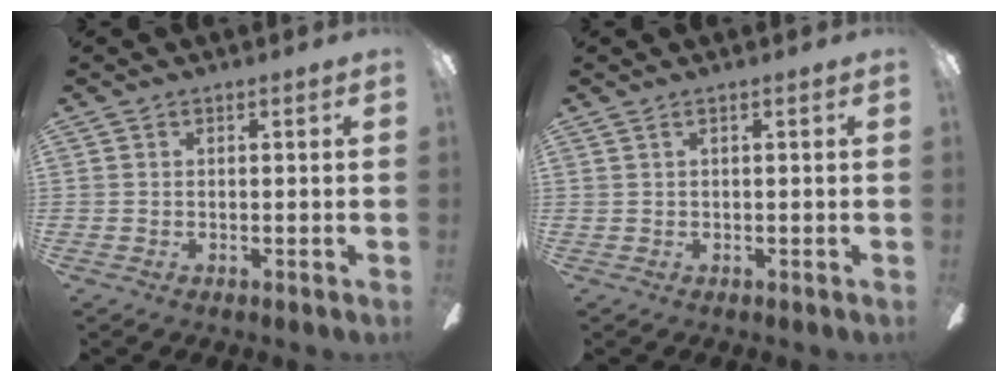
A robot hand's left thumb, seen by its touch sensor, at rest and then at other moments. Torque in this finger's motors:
{"motor_torque": [0.03, -0.02, -0.07, -0.07, 0.00]}